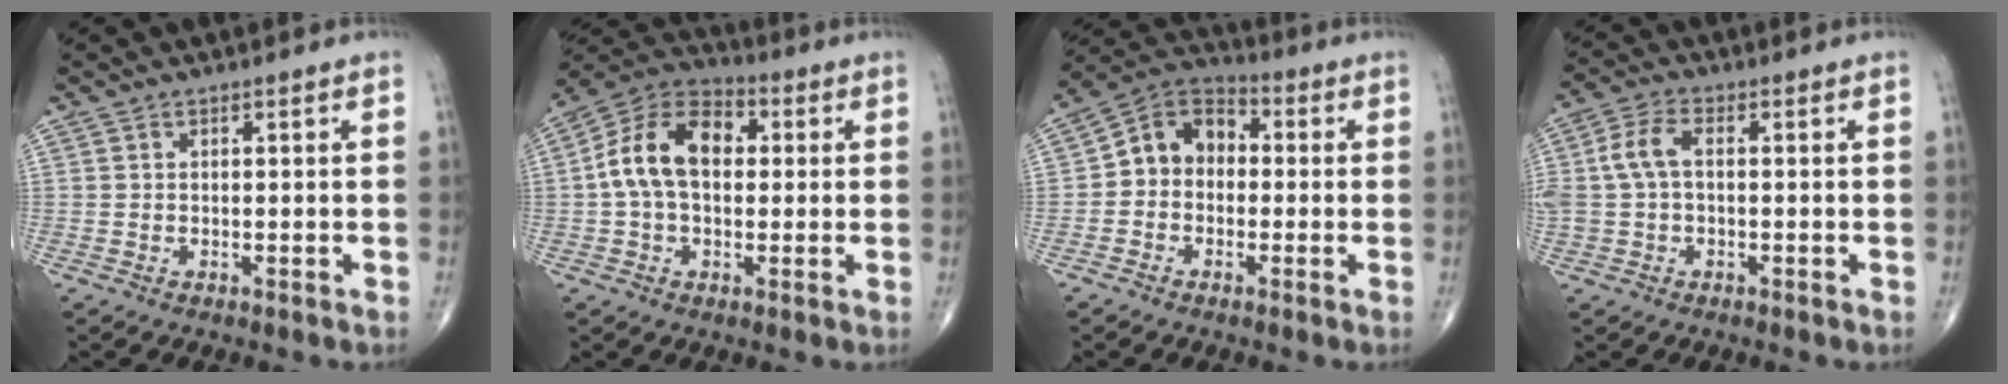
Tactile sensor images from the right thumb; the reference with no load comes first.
{"total": 13.6, "force": [1.4, 8.7, 10.4], "torque": [-0.179, 0.033, 0.011]}
{"total": 9.2, "force": [-0.4, 7.3, 5.7], "torque": [-0.068, 0.036, -0.027]}
{"total": 6.5, "force": [0.4, 3.9, 5.2], "torque": [-0.124, 0.024, 0.005]}